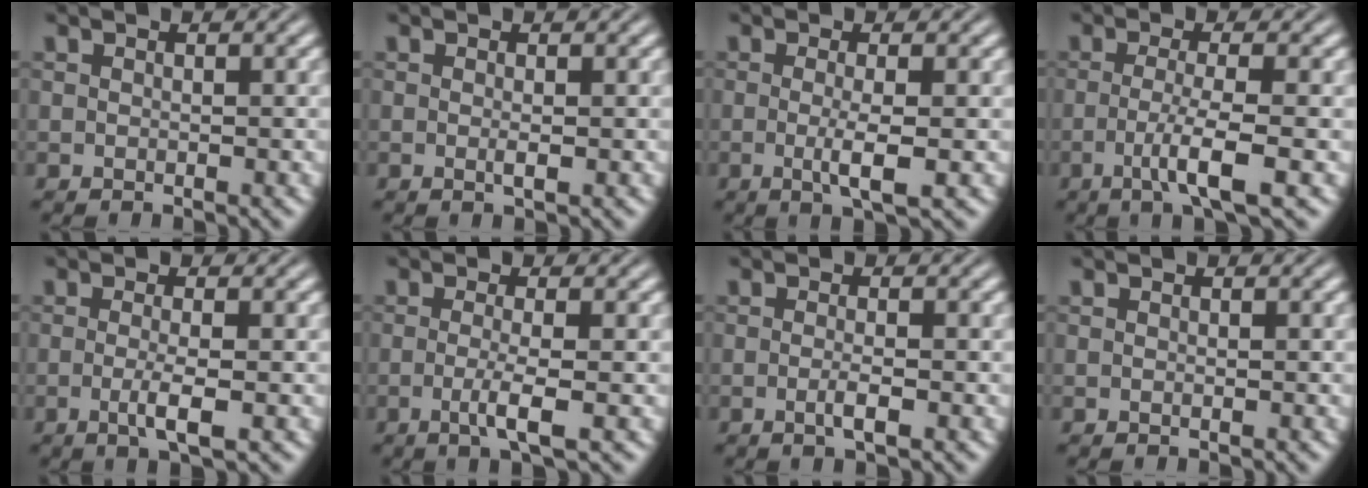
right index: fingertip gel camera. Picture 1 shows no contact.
{"total": 0.8, "force": [-0.2, 0.0, 0.7], "torque": [-0.015, -0.004, -0.002]}
{"total": 2.8, "force": [-0.7, -0.3, 2.7], "torque": [-0.048, -0.012, -0.007]}
{"total": 3.9, "force": [-1.2, -0.4, 3.7], "torque": [-0.064, -0.016, -0.013]}
{"total": 2.5, "force": [-0.9, -0.3, 2.4], "torque": [-0.044, -0.011, -0.011]}
{"total": 2.7, "force": [-0.8, -0.5, 2.5], "torque": [-0.046, -0.013, -0.010]}
{"total": 1.5, "force": [-0.8, -0.1, 1.3], "torque": [-0.023, -0.005, -0.013]}
{"total": 0.0}